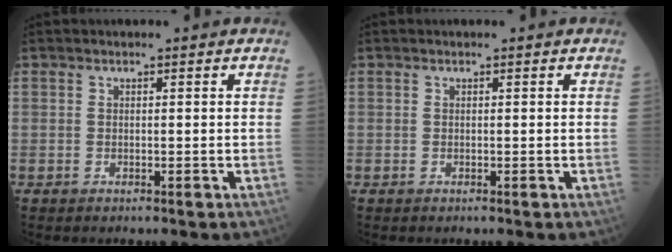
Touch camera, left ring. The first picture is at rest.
{"total": 0.0}